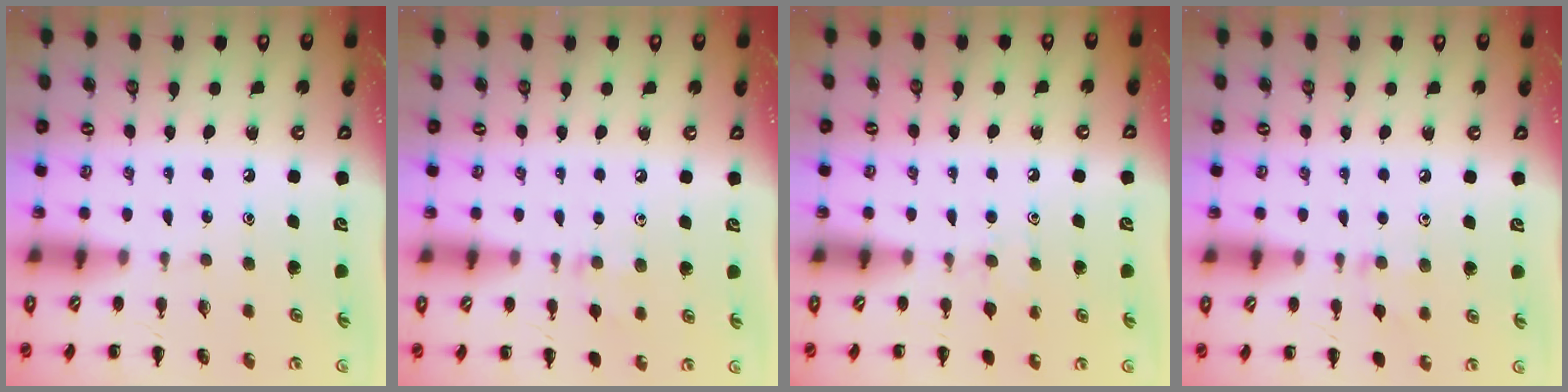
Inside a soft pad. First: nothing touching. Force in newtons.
{"total": 6.5, "press": 6.2, "slide": 1.8}
{"total": 5.6, "press": 5.2, "slide": 1.9}
{"total": 6.7, "press": 6.4, "slide": 1.8}